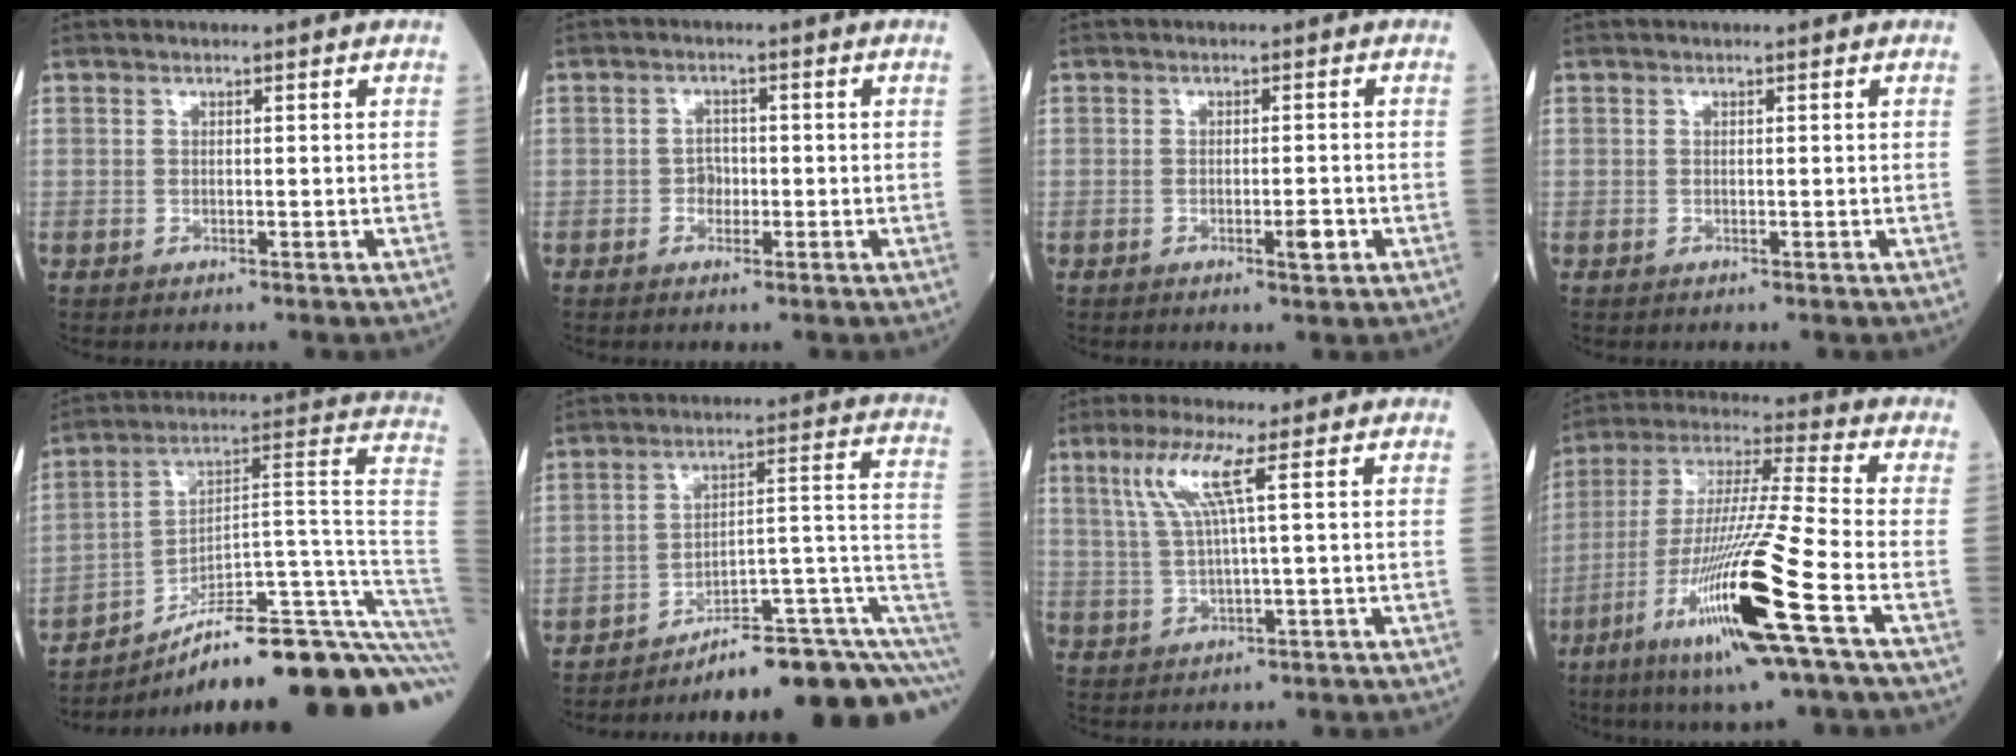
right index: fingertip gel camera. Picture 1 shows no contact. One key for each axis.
{"total": 1.8, "fx": -0.5, "fy": 1.4, "fz": 1.0, "tx": -0.011, "ty": 0.007, "tz": -0.006}
{"total": 2.0, "fx": -0.7, "fy": 0.4, "fz": 1.9, "tx": -0.028, "ty": -0.001, "tz": -0.008}
{"total": 0.0}
{"total": 28.7, "fx": -22.0, "fy": 1.6, "fz": 18.3, "tx": -0.132, "ty": 0.032, "tz": -0.315}
{"total": 15.2, "fx": -9.1, "fy": 2.1, "fz": 11.9, "tx": -0.100, "ty": 0.069, "tz": -0.124}
{"total": 6.4, "fx": 2.7, "fy": -0.5, "fz": 5.8, "tx": -0.125, "ty": 0.007, "tz": 0.061}
{"total": 19.5, "fx": -8.0, "fy": -0.8, "fz": 17.7, "tx": -0.365, "ty": -0.035, "tz": -0.152}